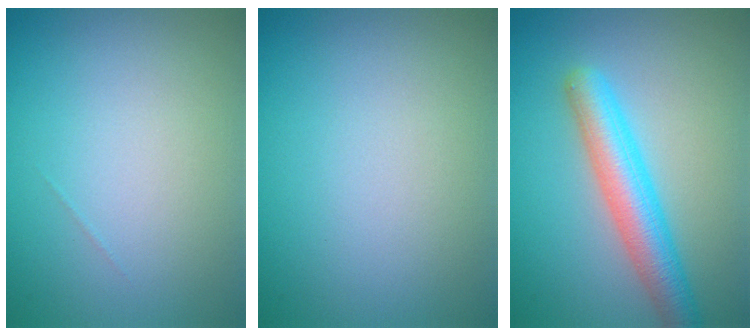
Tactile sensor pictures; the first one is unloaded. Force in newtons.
{"total": 0.0}
{"total": 4.9, "press": 4.9, "slide": 0.2}